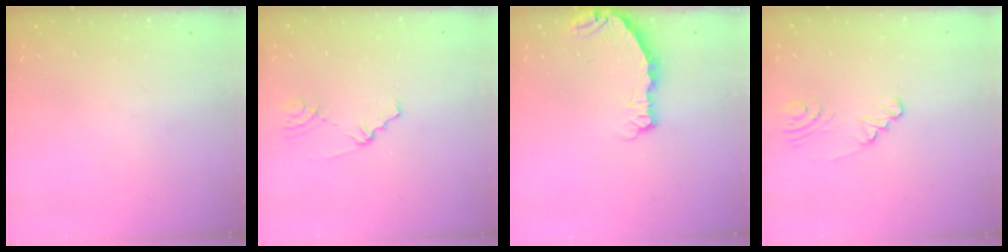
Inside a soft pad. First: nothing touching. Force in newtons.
{"total": 0.9, "press": 0.9, "slide": 0.2}
{"total": 5.4, "press": 5.4, "slide": 0.7}
{"total": 1.2, "press": 1.2, "slide": 0.1}